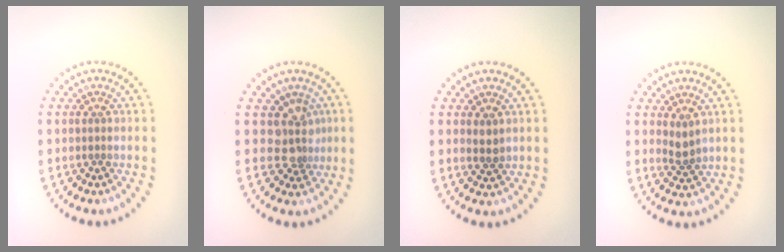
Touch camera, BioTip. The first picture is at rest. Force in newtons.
{"total": 2.7, "press": 1.9, "slide": 1.9}
{"total": 1.3, "press": 1.2, "slide": 0.4}
{"total": 1.6, "press": 1.3, "slide": 1.0}